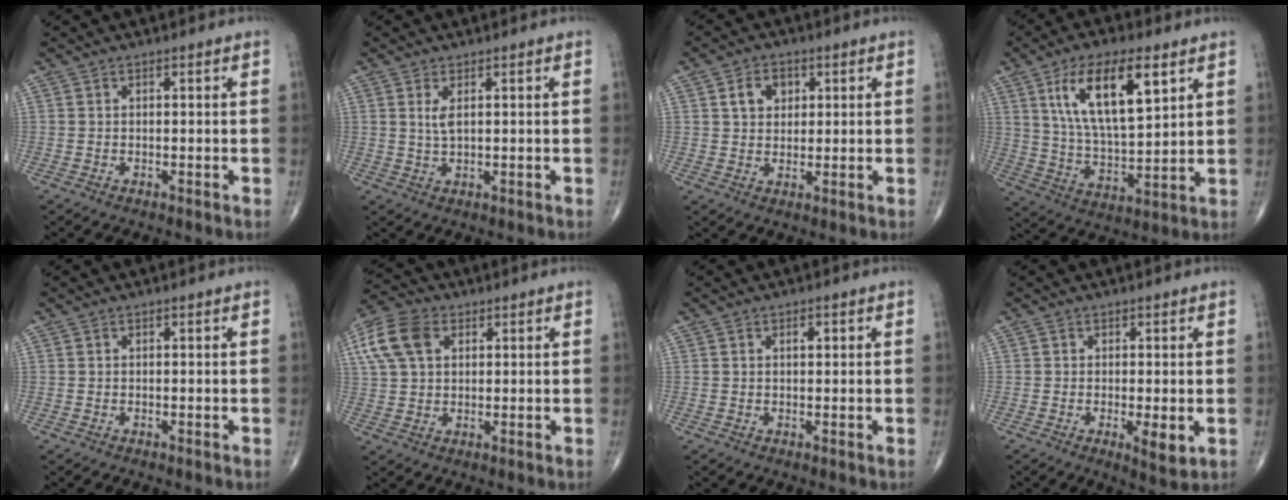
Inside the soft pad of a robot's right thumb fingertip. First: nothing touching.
{"total": 2.5, "force": [0.9, 0.8, 2.2], "torque": [-0.047, -0.006, 0.023]}
{"total": 5.2, "force": [1.8, 3.9, 2.9], "torque": [-0.028, -0.004, 0.029]}
{"total": 16.6, "force": [7.1, 6.3, 13.5], "torque": [-0.226, -0.027, 0.134]}
{"total": 0.0}
{"total": 11.1, "force": [3.8, 7.4, 7.3], "torque": [-0.157, 0.012, 0.072]}
{"total": 1.4, "force": [0.6, 0.6, 1.1], "torque": [-0.015, 0.000, 0.008]}
{"total": 4.0, "force": [-0.8, 1.2, 3.7], "torque": [-0.062, -0.014, -0.013]}